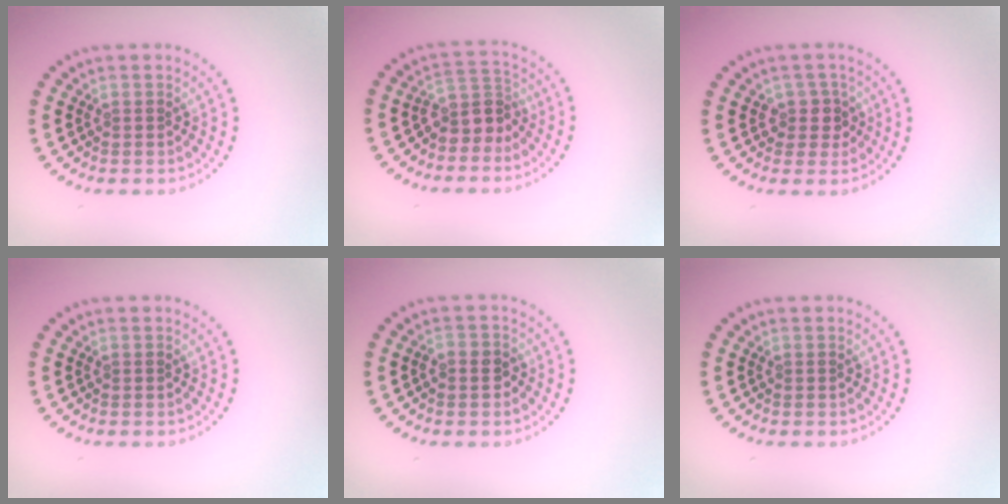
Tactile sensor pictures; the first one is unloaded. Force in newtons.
{"total": 3.0, "press": 2.2, "slide": 2.0}
{"total": 2.1, "press": 1.7, "slide": 1.3}
{"total": 0.0}
{"total": 1.3, "press": 1.3, "slide": 0.4}
{"total": 0.0}